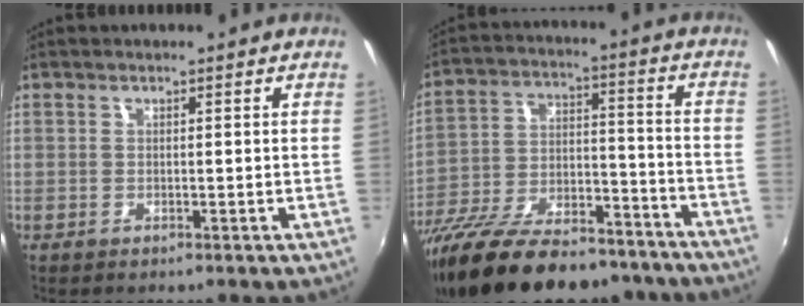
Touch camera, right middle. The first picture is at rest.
{"total": 26.6, "force": [-20.2, 10.4, 13.8], "torque": [-0.257, -0.006, -0.295]}